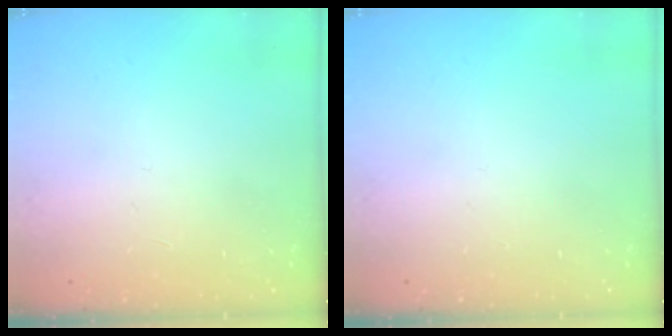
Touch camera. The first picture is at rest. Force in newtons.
{"total": 0.0}